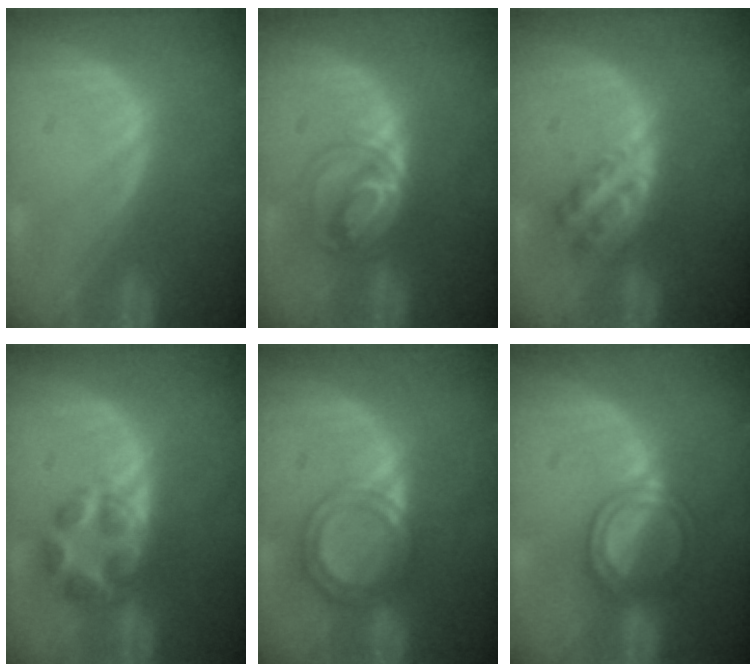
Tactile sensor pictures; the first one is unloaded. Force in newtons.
{"total": 6.0, "press": 5.6, "slide": 2.1}
{"total": 5.3, "press": 4.9, "slide": 2.0}
{"total": 6.8, "press": 5.8, "slide": 3.4}
{"total": 5.9, "press": 5.4, "slide": 2.3}
{"total": 5.0, "press": 5.0, "slide": 0.7}